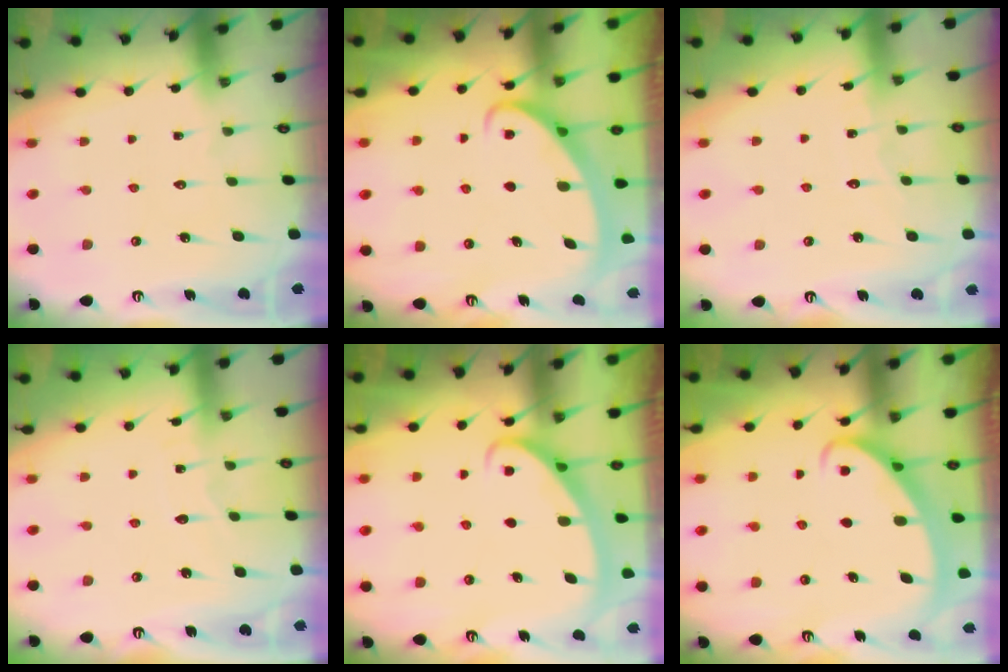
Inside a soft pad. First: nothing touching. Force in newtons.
{"total": 2.5, "press": 2.5, "slide": 0.3}
{"total": 4.3, "press": 4.3, "slide": 0.0}
{"total": 4.6, "press": 4.5, "slide": 0.5}
{"total": 2.6, "press": 2.6, "slide": 0.4}
{"total": 2.6, "press": 2.6, "slide": 0.4}